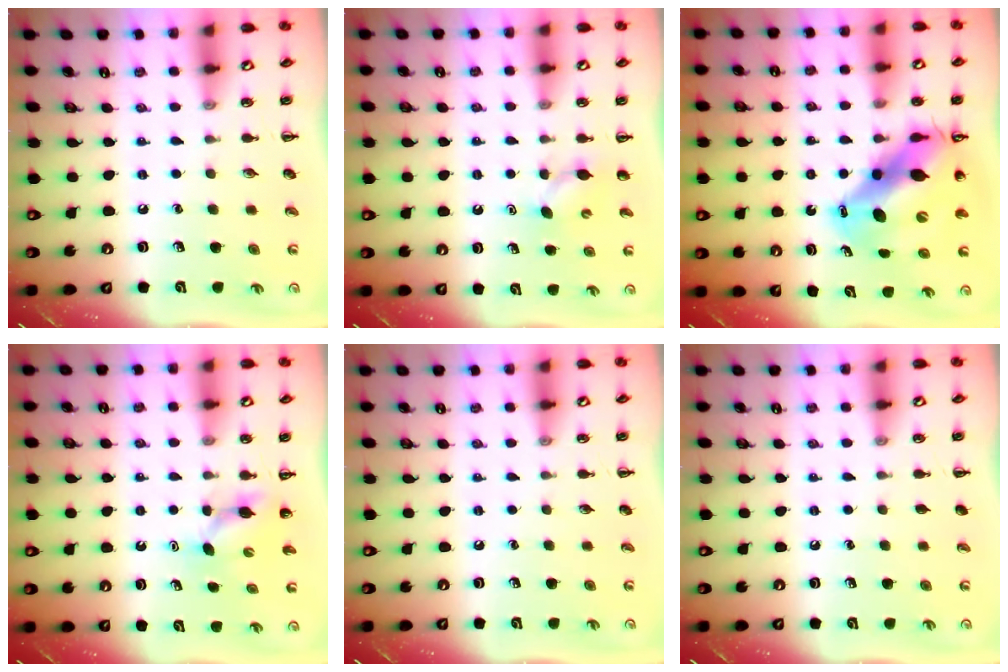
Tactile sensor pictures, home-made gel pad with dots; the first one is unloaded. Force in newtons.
{"total": 4.1, "press": 3.9, "slide": 1.0}
{"total": 15.4, "press": 14.7, "slide": 4.6}
{"total": 4.1, "press": 4.0, "slide": 0.9}
{"total": 0.0}
{"total": 0.0}